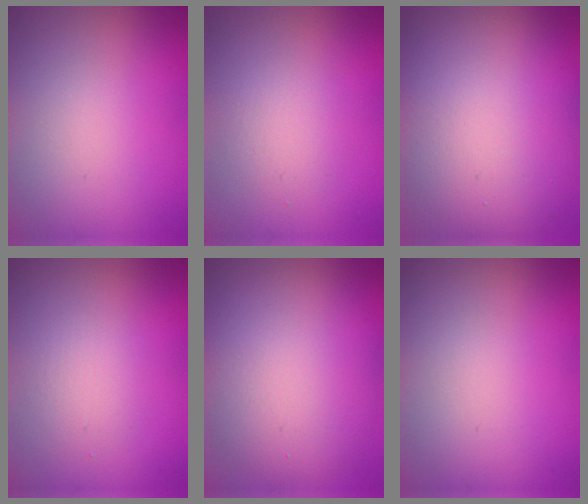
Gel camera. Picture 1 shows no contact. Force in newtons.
{"total": 1.8, "press": 1.8, "slide": 0.0}
{"total": 13.5, "press": 13.5, "slide": 1.3}
{"total": 1.9, "press": 1.9, "slide": 0.1}
{"total": 9.4, "press": 9.4, "slide": 0.6}
{"total": 0.0}